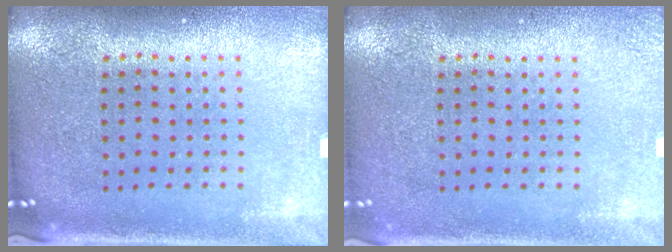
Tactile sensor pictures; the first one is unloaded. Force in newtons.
{"total": 1.4, "press": 1.4, "slide": 0.1}